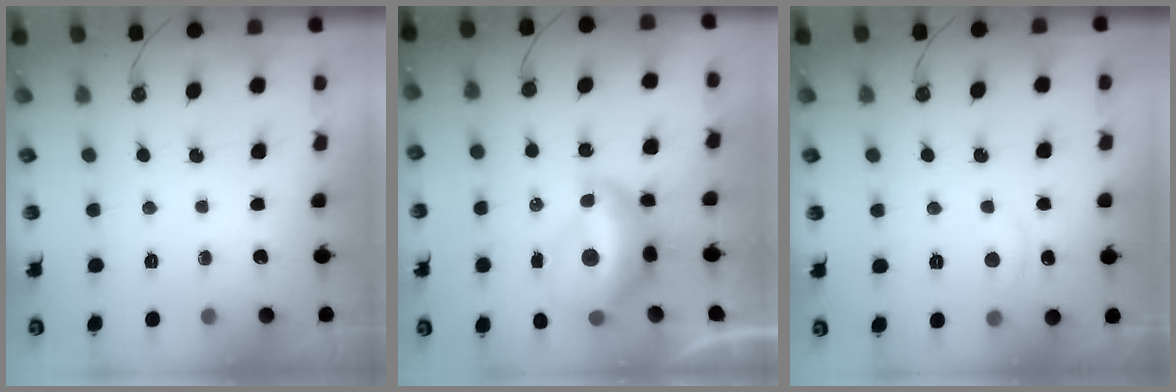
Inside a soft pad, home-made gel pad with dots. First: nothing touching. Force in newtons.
{"total": 4.7, "press": 4.6, "slide": 1.3}
{"total": 0.8, "press": 0.1, "slide": 0.8}